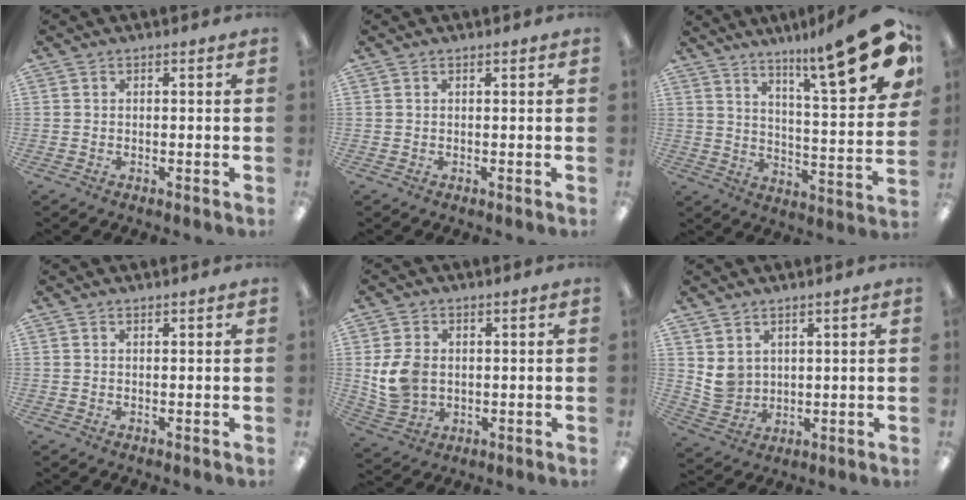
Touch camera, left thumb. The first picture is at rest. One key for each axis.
{"total": 0.0}
{"total": 20.1, "fx": 12.9, "fy": 3.9, "fz": 14.9, "tx": -0.207, "ty": -0.096, "tz": 0.197}
{"total": 0.7, "fx": 0.6, "fy": 0.1, "fz": 0.2, "tx": -0.005, "ty": 0.000, "tz": 0.011}
{"total": 8.6, "fx": 1.1, "fy": 6.6, "fz": 5.4, "tx": -0.121, "ty": 0.008, "tz": 0.023}
{"total": 5.3, "fx": 3.0, "fy": 4.2, "fz": 1.2, "tx": -0.029, "ty": -0.007, "tz": 0.061}